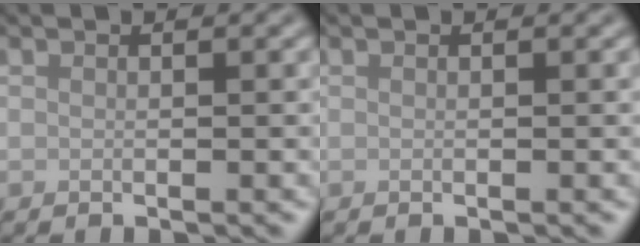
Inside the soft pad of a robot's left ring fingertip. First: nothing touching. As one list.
[{"total": 0.0}]